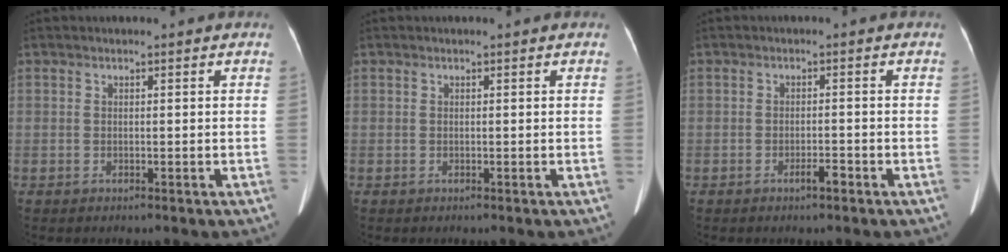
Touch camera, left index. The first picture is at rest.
{"total": 0.0}
{"total": 1.8, "force": [-1.2, 0.3, 1.3], "torque": [-0.022, 0.000, -0.019]}